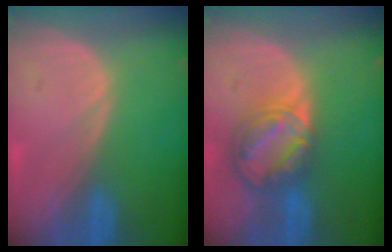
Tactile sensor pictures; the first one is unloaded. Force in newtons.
{"total": 8.5, "press": 7.1, "slide": 4.7}